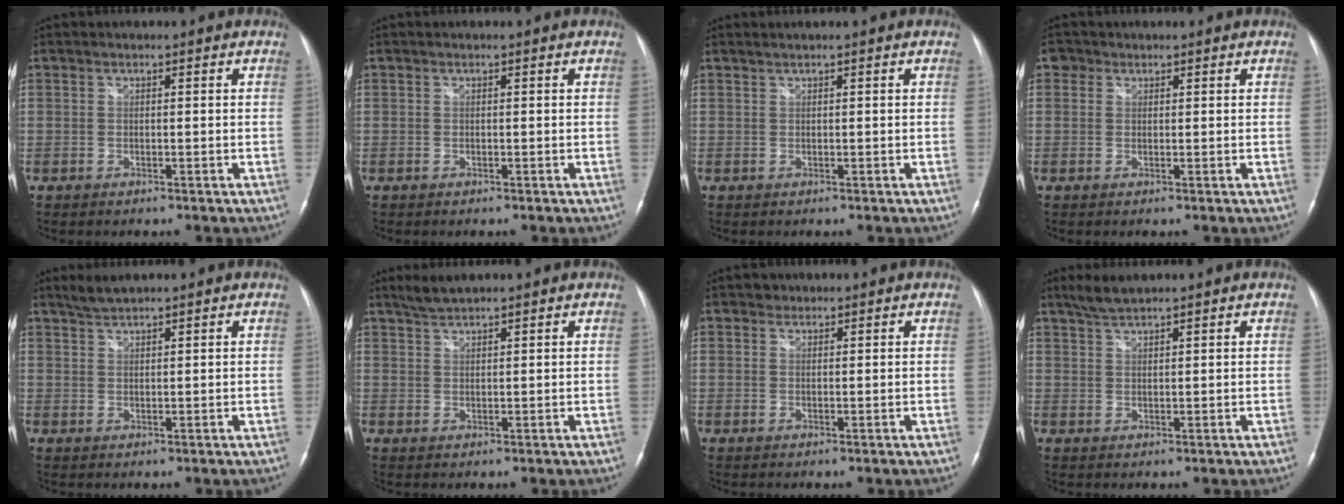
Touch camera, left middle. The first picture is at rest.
{"total": 0.0}
{"total": 0.7, "force": [0.6, -0.2, 0.4], "torque": [-0.012, 0.007, 0.016]}
{"total": 1.7, "force": [0.9, 1.4, 0.2], "torque": [0.004, 0.005, 0.009]}
{"total": 2.4, "force": [2.3, 0.0, 0.9], "torque": [-0.022, 0.006, 0.046]}
{"total": 2.7, "force": [2.5, 0.1, 1.1], "torque": [-0.027, 0.006, 0.051]}
{"total": 1.0, "force": [0.8, 0.7, -0.1], "torque": [0.004, -0.001, 0.008]}
{"total": 3.1, "force": [2.8, 0.2, 1.4], "torque": [-0.035, 0.006, 0.057]}